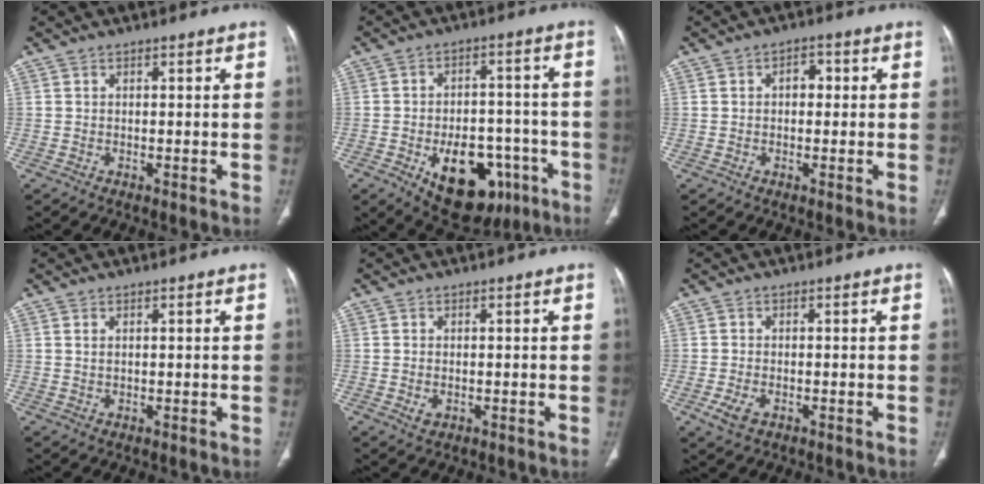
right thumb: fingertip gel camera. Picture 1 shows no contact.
{"total": 17.6, "force": [-7.6, 10.6, 11.9], "torque": [-0.133, 0.035, -0.093]}
{"total": 2.9, "force": [0.4, 2.0, 2.1], "torque": [-0.021, 0.011, 0.001]}
{"total": 0.8, "force": [0.4, 0.3, 0.5], "torque": [-0.012, 0.002, 0.011]}
{"total": 1.7, "force": [-0.3, 1.1, 1.2], "torque": [-0.024, -0.001, -0.001]}
{"total": 3.3, "force": [-1.3, 1.9, 2.4], "torque": [-0.054, -0.002, -0.020]}